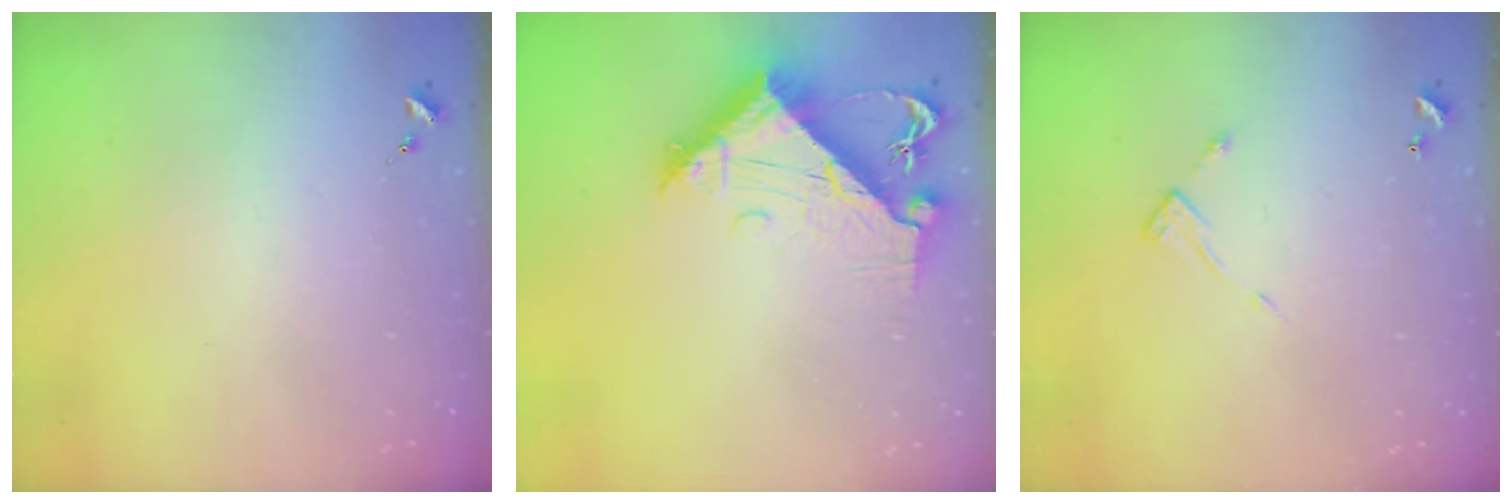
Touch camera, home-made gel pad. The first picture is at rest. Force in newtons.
{"total": 9.1, "press": 9.1, "slide": 1.1}
{"total": 5.5, "press": 5.5, "slide": 0.2}